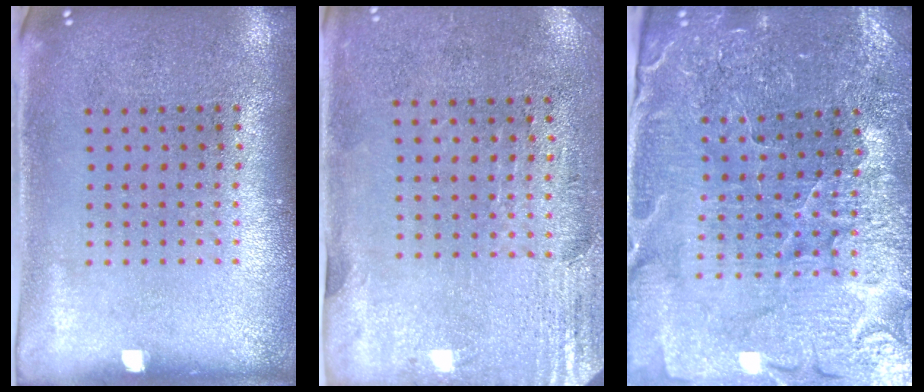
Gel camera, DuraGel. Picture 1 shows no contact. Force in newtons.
{"total": 2.9, "press": 2.5, "slide": 1.5}
{"total": 3.5, "press": 3.5, "slide": 0.2}